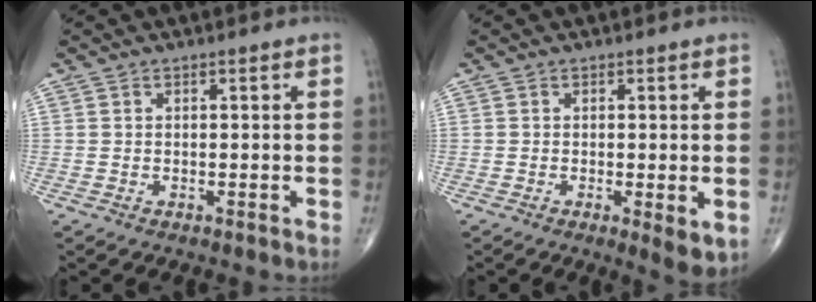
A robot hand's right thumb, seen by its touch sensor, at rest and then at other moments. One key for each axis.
{"total": 4.4, "fx": -0.8, "fy": 1.1, "fz": 4.2, "tx": -0.066, "ty": -0.016, "tz": -0.014}